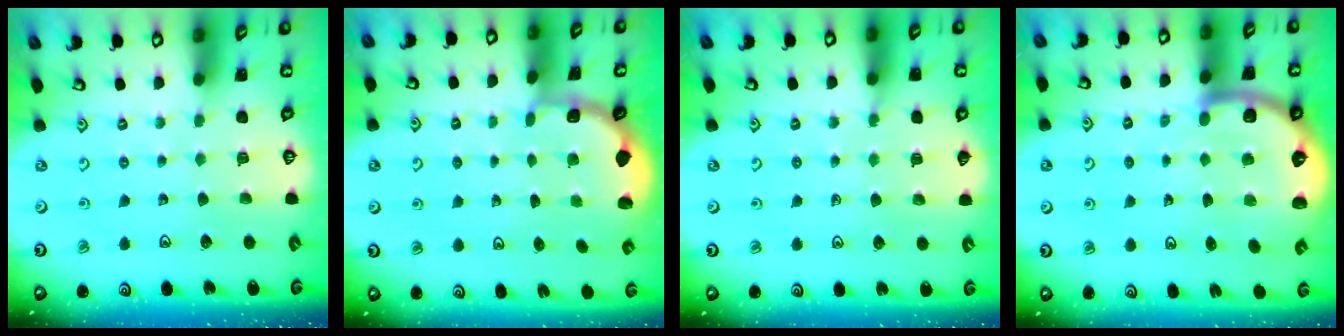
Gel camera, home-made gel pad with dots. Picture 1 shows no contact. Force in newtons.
{"total": 2.0, "press": 1.8, "slide": 0.7}
{"total": 5.9, "press": 5.8, "slide": 1.1}
{"total": 7.1, "press": 7.0, "slide": 1.5}